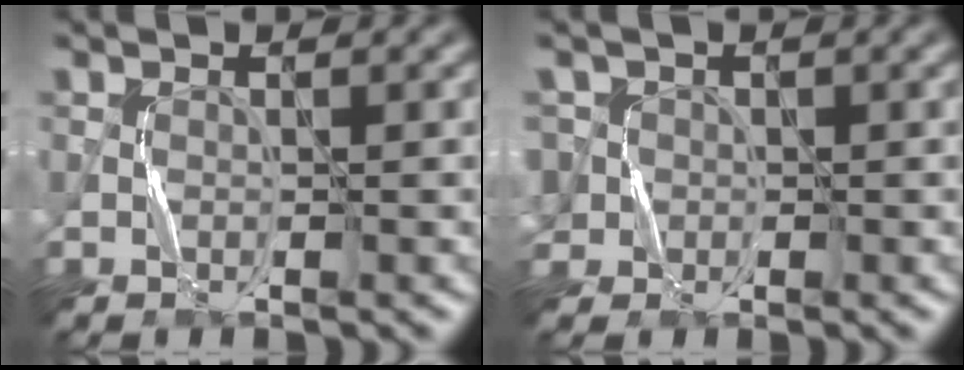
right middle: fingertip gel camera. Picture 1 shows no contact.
{"total": 3.8, "force": [0.2, 3.6, 1.0], "torque": [-0.019, 0.025, -0.013]}